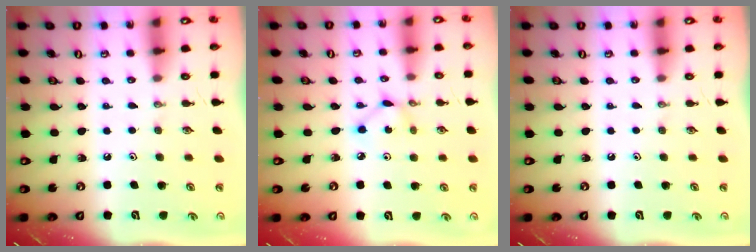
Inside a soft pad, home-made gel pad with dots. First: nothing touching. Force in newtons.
{"total": 2.4, "press": 2.4, "slide": 0.1}
{"total": 0.0}